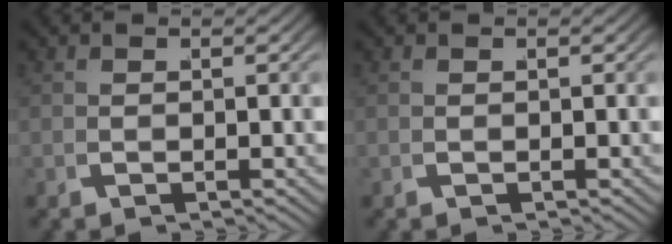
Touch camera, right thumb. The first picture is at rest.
{"total": 0.0}